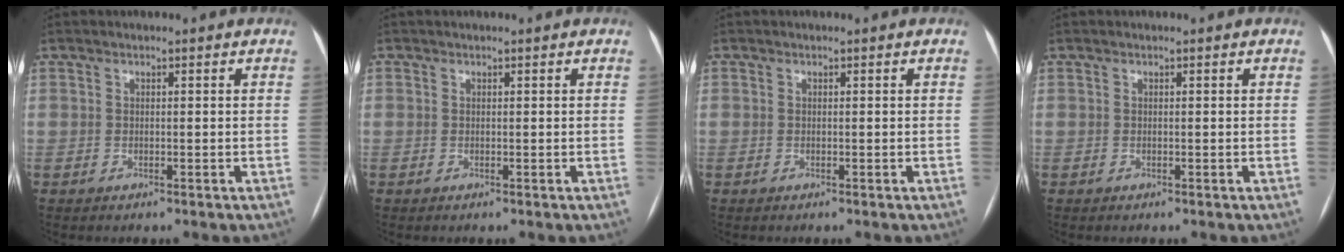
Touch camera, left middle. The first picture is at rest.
{"total": 0.7, "force": [0.0, -0.4, -0.6], "torque": [0.011, -0.001, -0.001]}
{"total": 0.0}
{"total": 0.0}